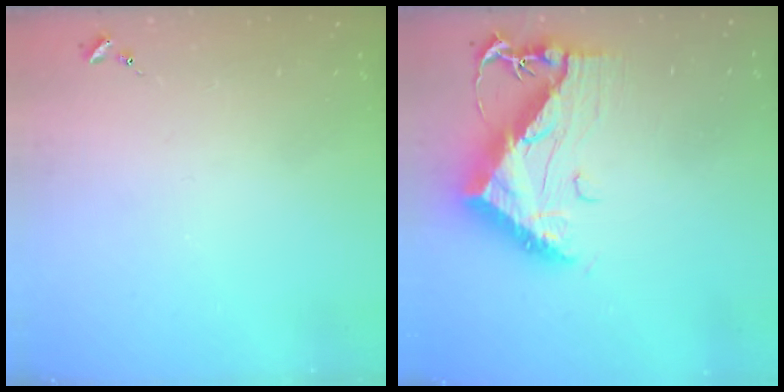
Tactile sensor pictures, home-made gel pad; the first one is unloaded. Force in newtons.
{"total": 14.0, "press": 14.0, "slide": 1.3}